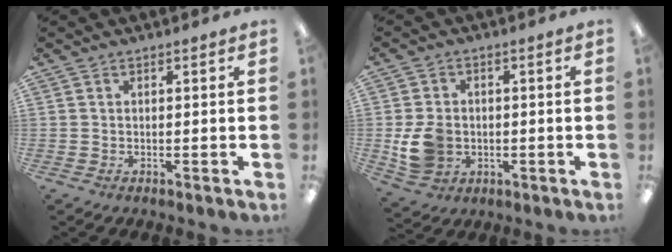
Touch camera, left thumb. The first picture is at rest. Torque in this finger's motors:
{"motor_torque": [-0.72, 0.98, 0.74, -0.69, 0.05]}